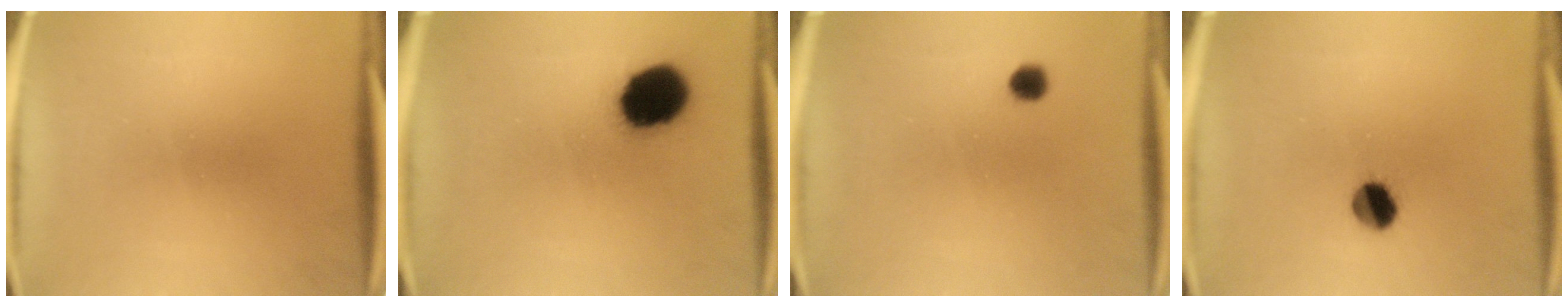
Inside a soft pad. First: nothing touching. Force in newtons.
{"total": 14.2}
{"total": 2.2}
{"total": 6.0}